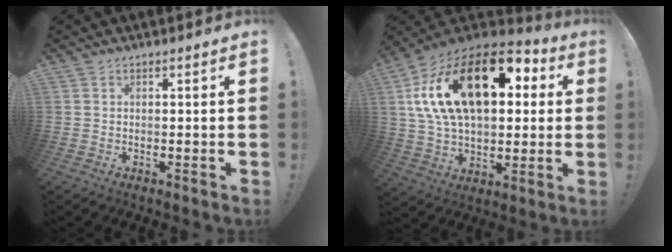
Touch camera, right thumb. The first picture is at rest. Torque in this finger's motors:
{"motor_torque": [2.24, 2.76, 1.66, 1.11, 0.50]}